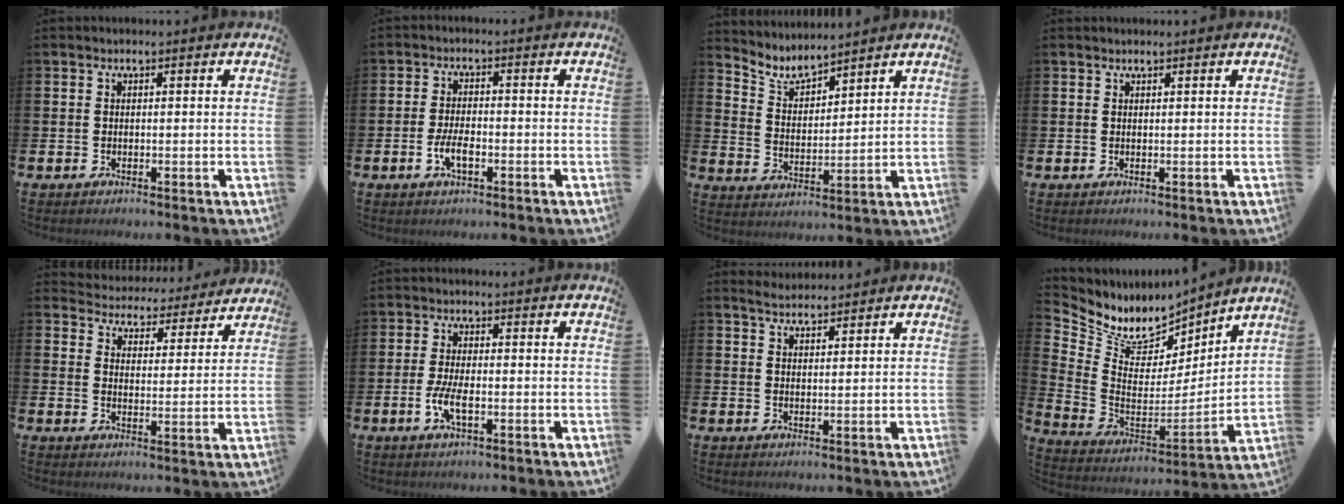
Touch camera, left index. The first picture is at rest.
{"total": 3.6, "force": [-1.1, 1.5, 3.1], "torque": [-0.054, -0.001, -0.022]}
{"total": 4.9, "force": [4.8, 0.8, 0.8], "torque": [-0.036, -0.032, 0.083]}
{"total": 0.7, "force": [0.7, 0.1, 0.0], "torque": [0.014, -0.005, 0.010]}
{"total": 4.6, "force": [4.4, 1.2, -0.3], "torque": [-0.013, -0.046, 0.071]}
{"total": 4.0, "force": [-1.2, 1.4, 3.6], "torque": [-0.059, -0.001, -0.024]}
{"total": 3.2, "force": [3.1, 0.6, 0.4], "torque": [-0.009, -0.012, 0.057]}
{"total": 8.9, "force": [7.6, 4.4, 1.9], "torque": [-0.078, -0.049, 0.137]}